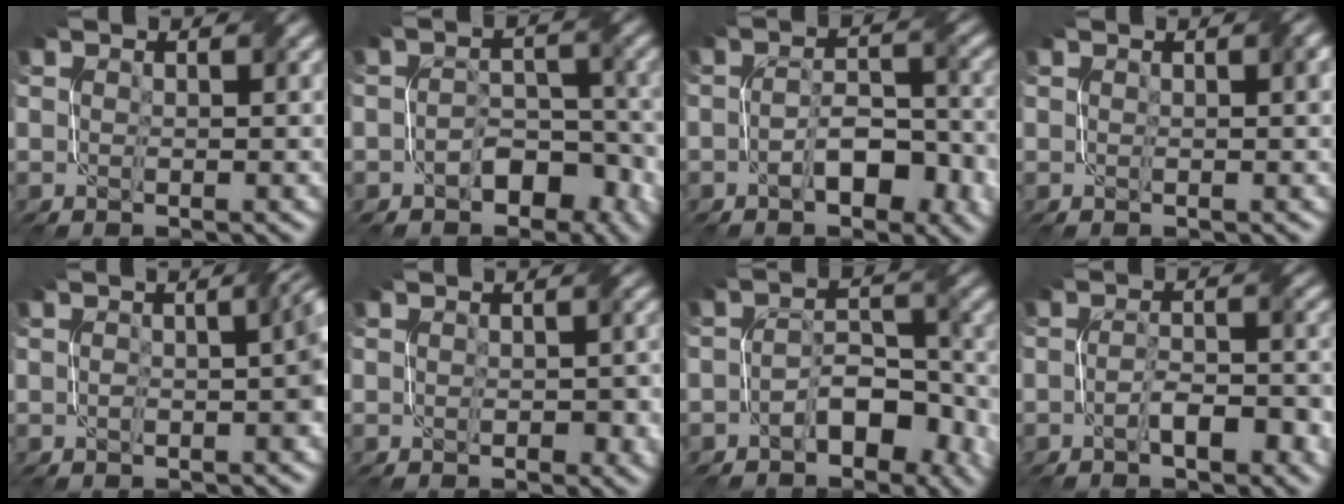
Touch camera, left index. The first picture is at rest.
{"total": 4.4, "force": [-2.4, 2.8, 2.5], "torque": [-0.026, 0.000, -0.037]}
{"total": 5.1, "force": [-2.2, 2.3, 4.0], "torque": [-0.065, 0.009, -0.035]}
{"total": 0.8, "force": [0.2, 0.0, 0.8], "torque": [-0.011, 0.005, 0.003]}
{"total": 3.1, "force": [-0.4, 0.7, 3.0], "torque": [-0.045, 0.009, -0.008]}
{"total": 1.8, "force": [-0.3, 0.9, 1.5], "torque": [-0.022, -0.003, -0.003]}
{"total": 4.7, "force": [-2.3, 2.7, 3.2], "torque": [-0.044, 0.006, -0.036]}
{"total": 3.8, "force": [-1.7, 1.2, 3.2], "torque": [-0.055, 0.004, -0.028]}